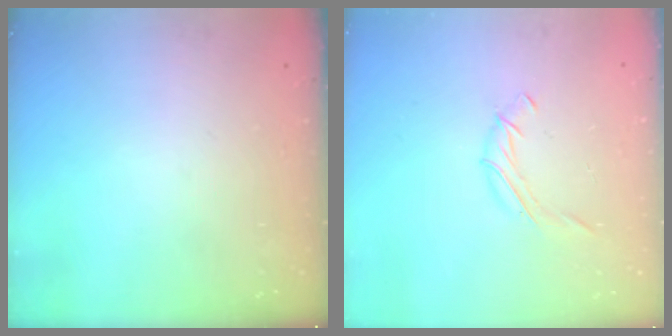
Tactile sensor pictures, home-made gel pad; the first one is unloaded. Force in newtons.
{"total": 7.1, "press": 7.1, "slide": 1.1}